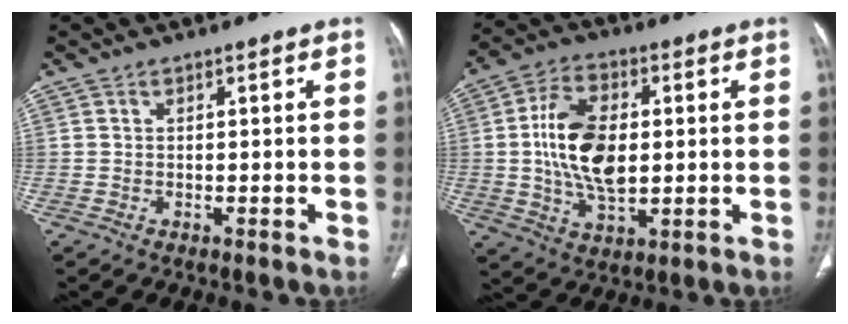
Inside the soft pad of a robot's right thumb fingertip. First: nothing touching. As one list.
[{"total": 13.7, "force": [0.8, 7.9, 11.2], "torque": [-0.200, 0.001, 0.017]}]